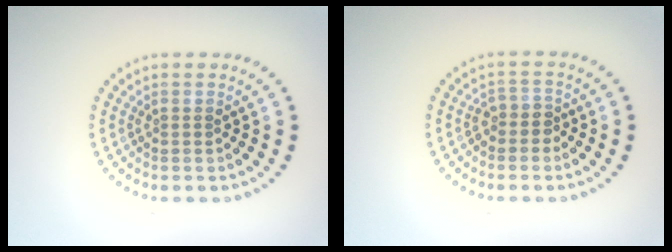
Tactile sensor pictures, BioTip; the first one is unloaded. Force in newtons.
{"total": 1.6, "press": 1.2, "slide": 1.0}